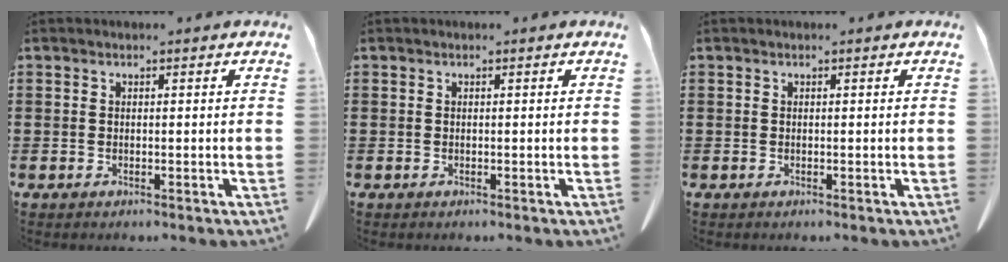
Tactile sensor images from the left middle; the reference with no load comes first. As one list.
[{"total": 0.0}, {"total": 0.0}]